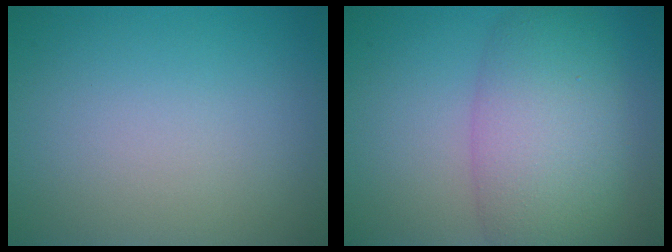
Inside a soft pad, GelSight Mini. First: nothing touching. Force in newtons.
{"total": 7.8, "press": 7.8, "slide": 0.2}